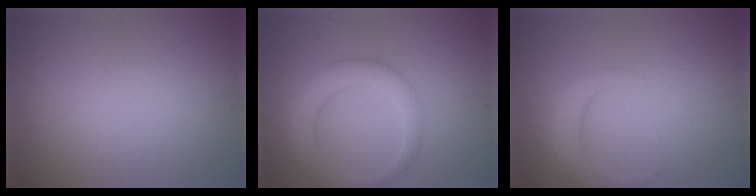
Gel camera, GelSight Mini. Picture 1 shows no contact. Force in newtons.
{"total": 4.4, "press": 4.4, "slide": 0.2}
{"total": 3.2, "press": 3.2, "slide": 0.3}